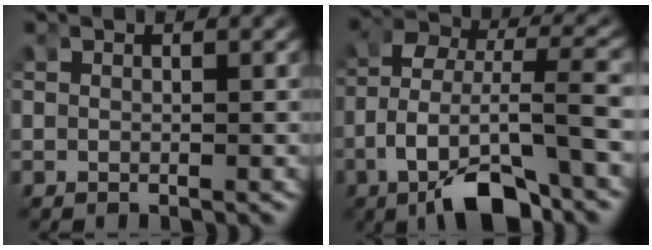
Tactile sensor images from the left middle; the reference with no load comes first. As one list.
[{"total": 7.7, "force": [-2.4, 3.5, 6.4], "torque": [-0.100, 0.001, -0.034]}]